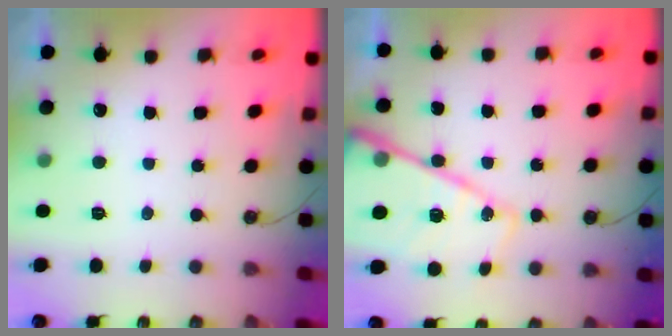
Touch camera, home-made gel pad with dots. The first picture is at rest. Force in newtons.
{"total": 22.1, "press": 22.0, "slide": 2.4}